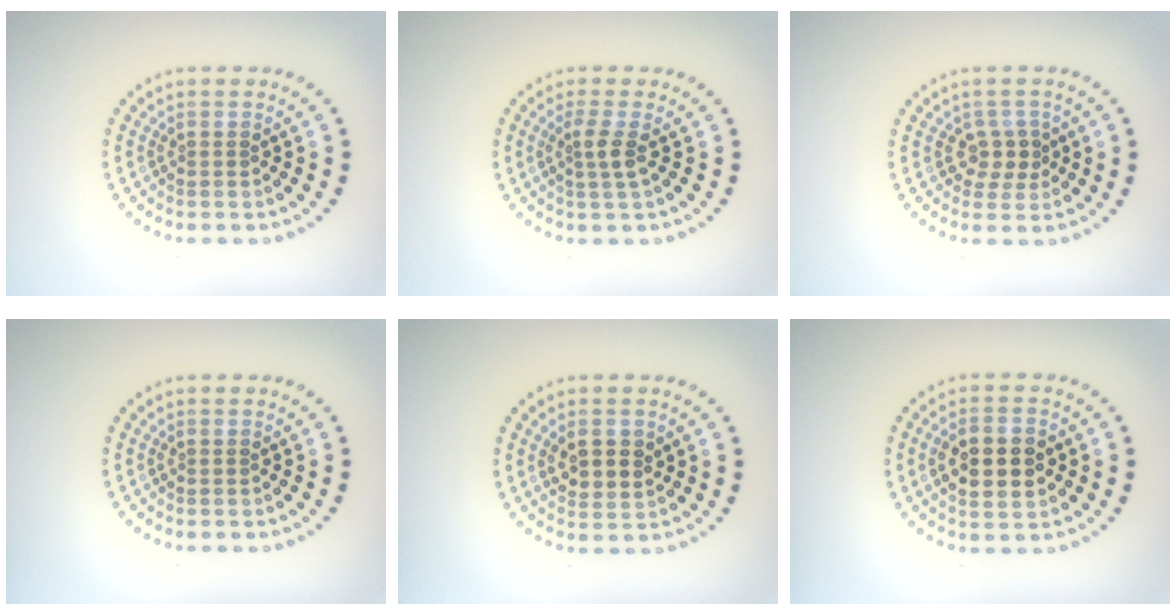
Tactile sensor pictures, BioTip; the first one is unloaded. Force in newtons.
{"total": 1.8, "press": 1.4, "slide": 1.2}
{"total": 2.1, "press": 1.9, "slide": 1.0}
{"total": 0.0}
{"total": 2.7, "press": 2.6, "slide": 0.7}
{"total": 4.9, "press": 4.9, "slide": 0.3}